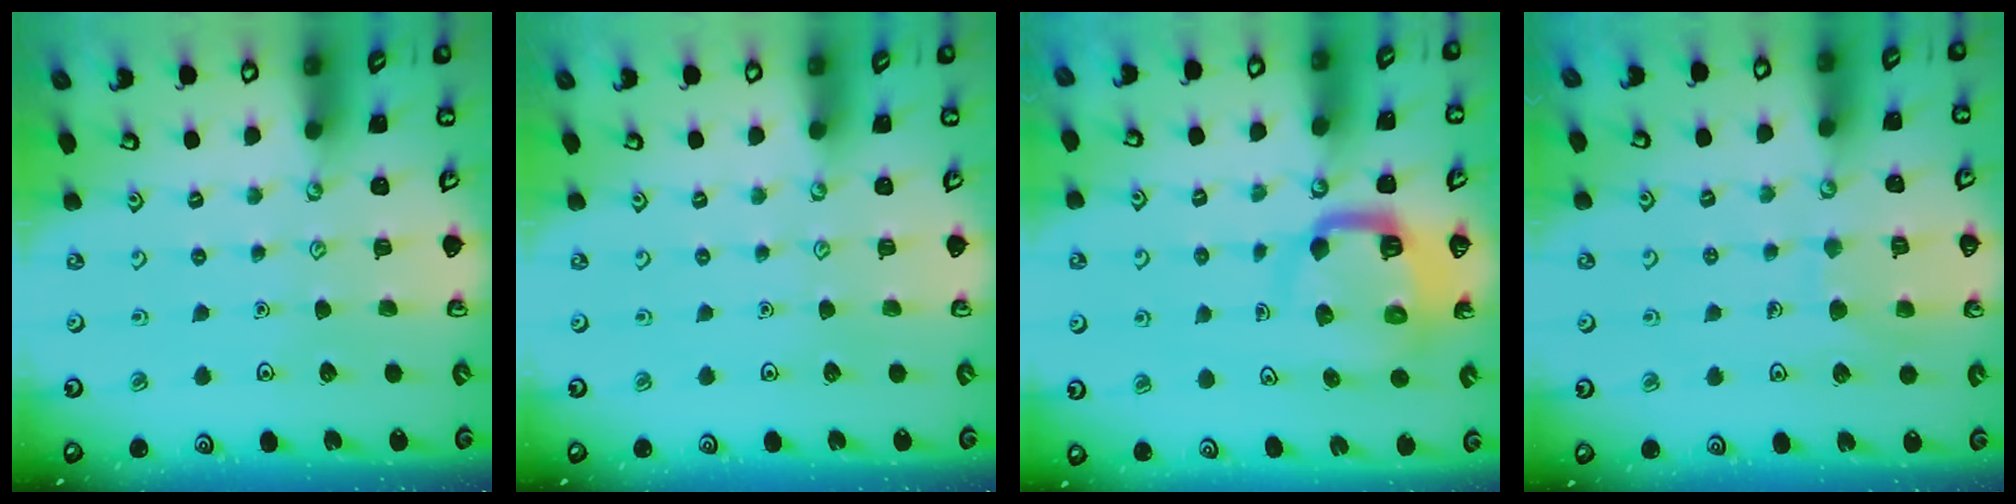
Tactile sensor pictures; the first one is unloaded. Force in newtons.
{"total": 0.0}
{"total": 9.1, "press": 9.0, "slide": 1.1}
{"total": 7.1, "press": 7.1, "slide": 0.3}